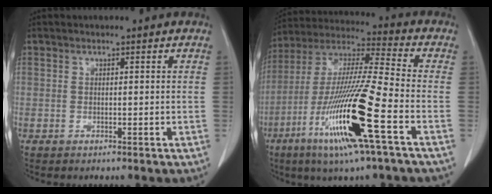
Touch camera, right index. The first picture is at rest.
{"total": 19.3, "force": [-7.7, 0.0, 17.7], "torque": [-0.378, -0.033, -0.150]}